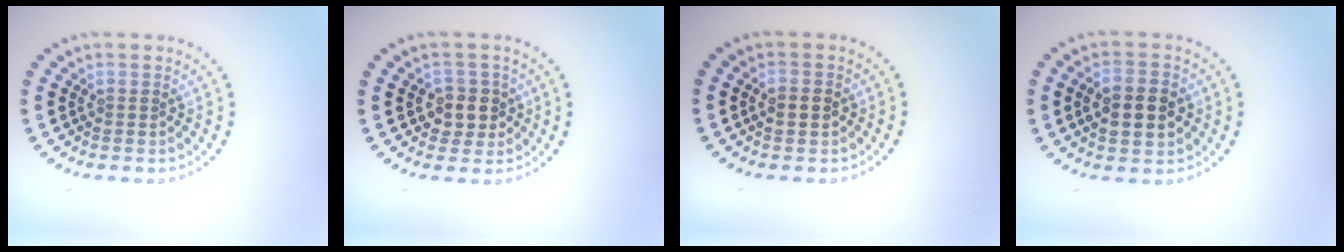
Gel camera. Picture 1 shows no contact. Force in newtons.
{"total": 2.6, "press": 2.4, "slide": 0.9}
{"total": 2.2, "press": 2.2, "slide": 0.2}
{"total": 4.6, "press": 4.6, "slide": 0.1}